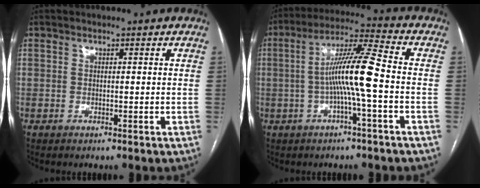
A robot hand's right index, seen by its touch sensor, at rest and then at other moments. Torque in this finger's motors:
{"motor_torque": [1.43, -0.51, 0.57, 0.21]}